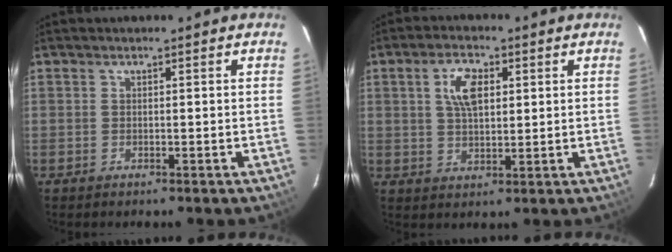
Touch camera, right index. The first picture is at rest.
{"total": 6.4, "force": [2.0, 3.3, 5.1], "torque": [-0.096, 0.011, 0.038]}